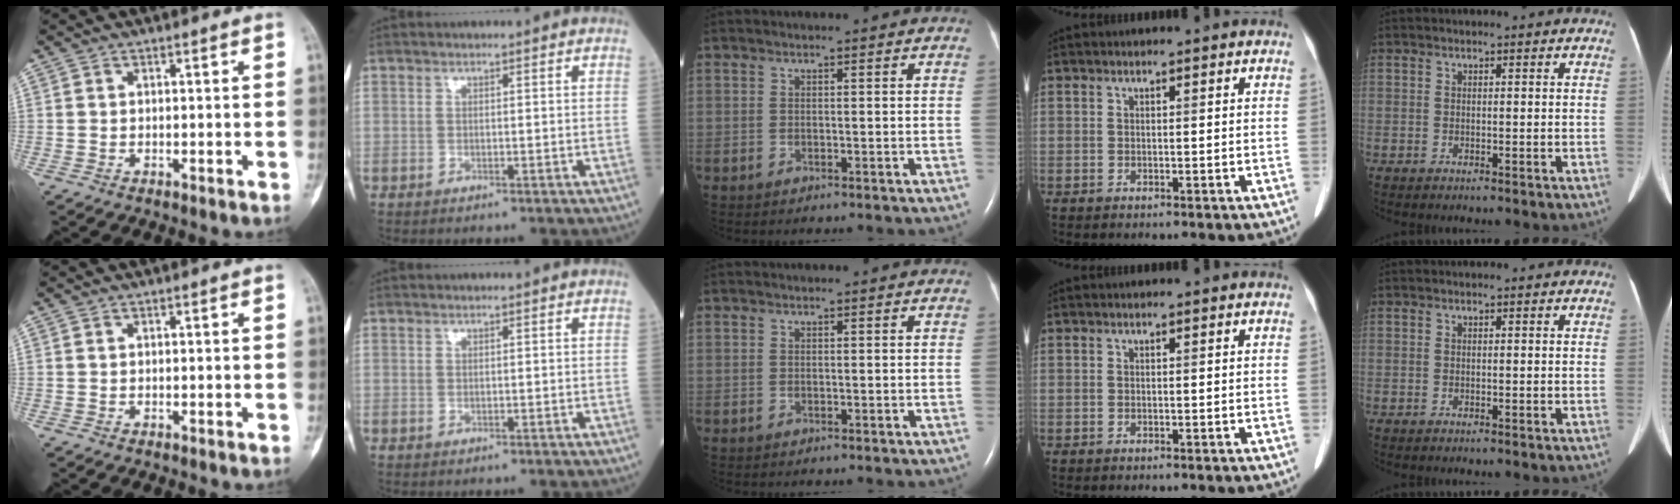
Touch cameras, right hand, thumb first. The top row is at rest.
{}